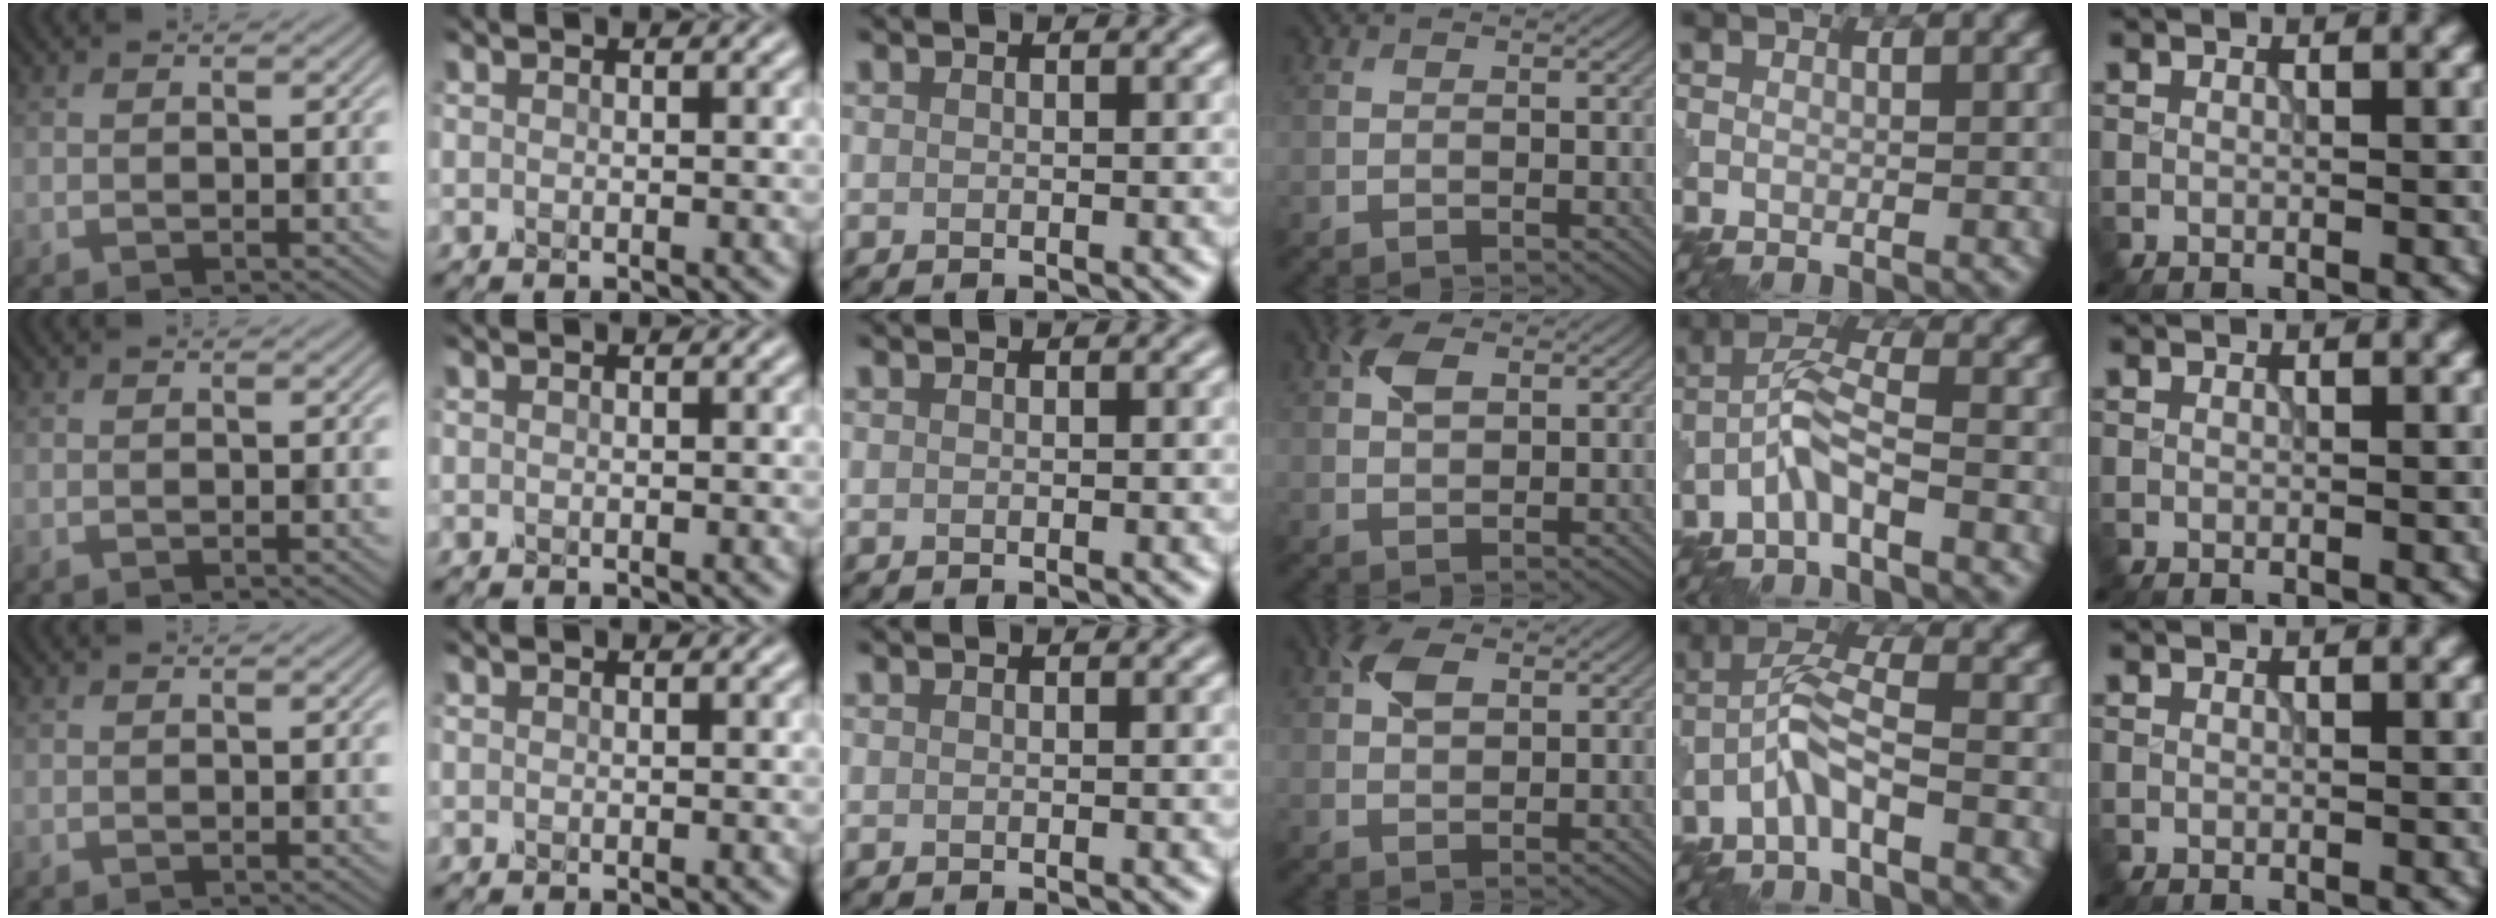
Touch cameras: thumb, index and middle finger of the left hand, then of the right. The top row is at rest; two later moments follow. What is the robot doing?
{"motion": "assemble", "object": "puzzle pieces"}